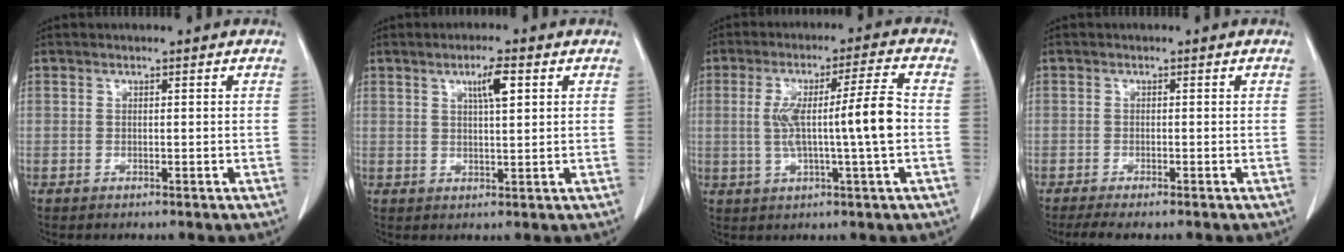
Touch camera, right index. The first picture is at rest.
{"total": 4.3, "force": [1.8, 0.6, 3.8], "torque": [-0.069, 0.000, 0.030]}
{"total": 10.4, "force": [-0.3, -0.4, 10.4], "torque": [-0.183, 0.013, -0.002]}
{"total": 3.1, "force": [-2.6, 0.3, 1.7], "torque": [-0.030, -0.009, -0.042]}